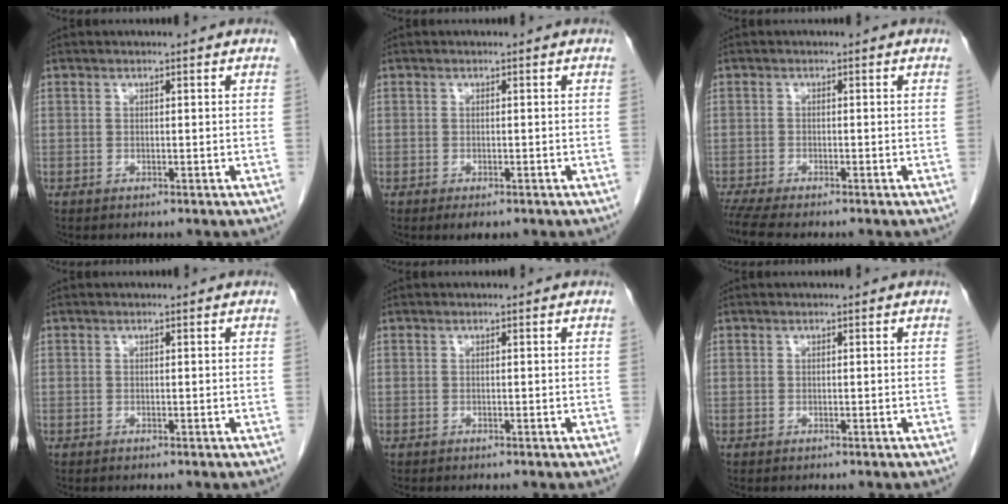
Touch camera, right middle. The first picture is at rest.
{"total": 2.0, "force": [-1.3, 0.8, 1.3], "torque": [-0.018, -0.004, -0.011]}
{"total": 5.5, "force": [-4.7, 0.4, 2.8], "torque": [-0.053, -0.016, -0.080]}
{"total": 0.0}
{"total": 0.0}
{"total": 0.0}